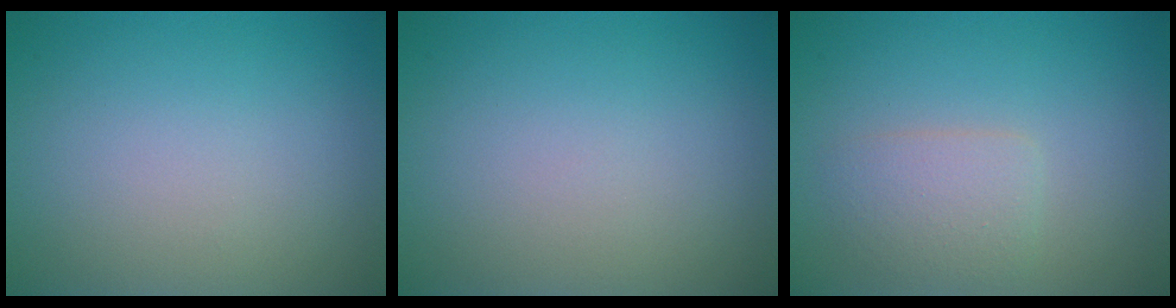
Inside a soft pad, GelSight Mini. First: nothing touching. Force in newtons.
{"total": 0.0}
{"total": 2.3, "press": 2.3, "slide": 0.1}